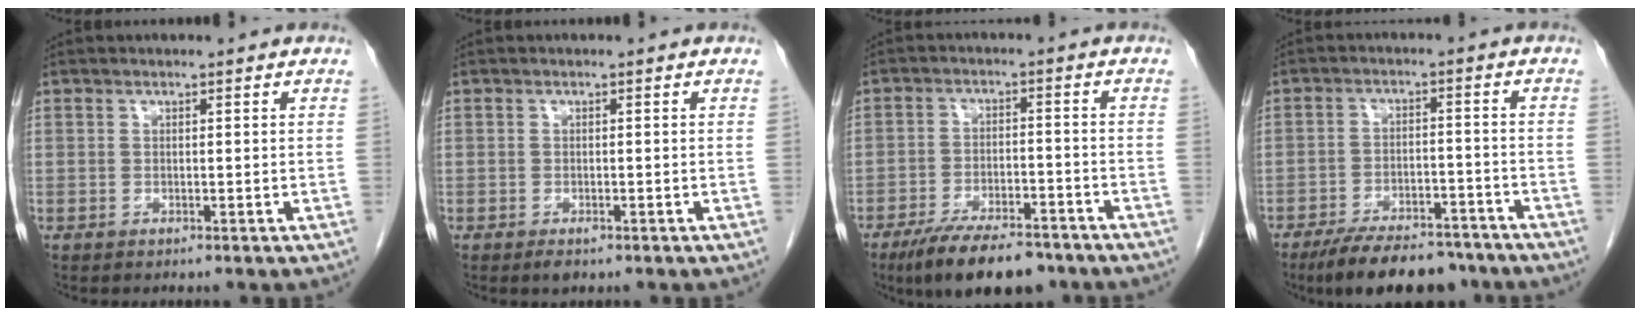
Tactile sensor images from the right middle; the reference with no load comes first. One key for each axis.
{"total": 1.4, "fx": -0.8, "fy": 0.6, "fz": 1.0, "tx": -0.013, "ty": -0.001, "tz": -0.008}
{"total": 11.8, "fx": -9.1, "fy": 3.7, "fz": 6.6, "tx": -0.100, "ty": -0.010, "tz": -0.148}
{"total": 12.6, "fx": -10.4, "fy": 4.2, "fz": 5.7, "tx": -0.075, "ty": 0.004, "tz": -0.159}